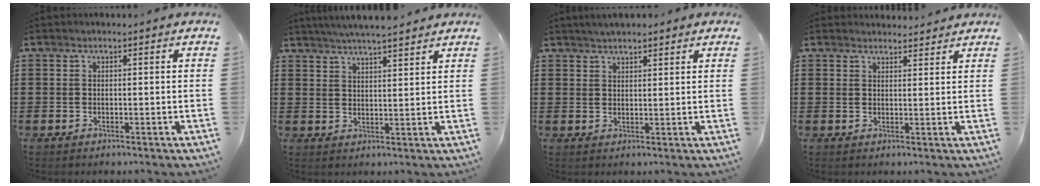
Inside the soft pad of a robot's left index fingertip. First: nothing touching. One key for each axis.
{"total": 4.3, "fx": 4.1, "fy": -0.1, "fz": 1.4, "tx": -0.040, "ty": -0.010, "tz": 0.074}
{"total": 2.5, "fx": 2.3, "fy": 0.5, "fz": 0.9, "tx": -0.022, "ty": 0.004, "tz": 0.042}
{"total": 2.0, "fx": 1.9, "fy": 0.4, "fz": 0.0, "tx": -0.006, "ty": -0.001, "tz": 0.038}